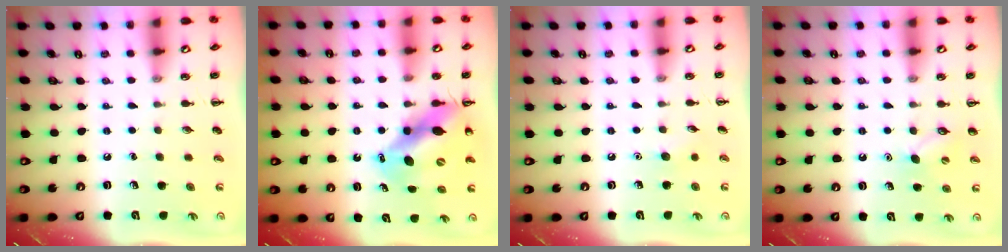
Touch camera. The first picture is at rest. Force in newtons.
{"total": 12.6, "press": 12.1, "slide": 3.8}
{"total": 5.0, "press": 4.9, "slide": 1.4}
{"total": 5.5, "press": 5.3, "slide": 1.4}